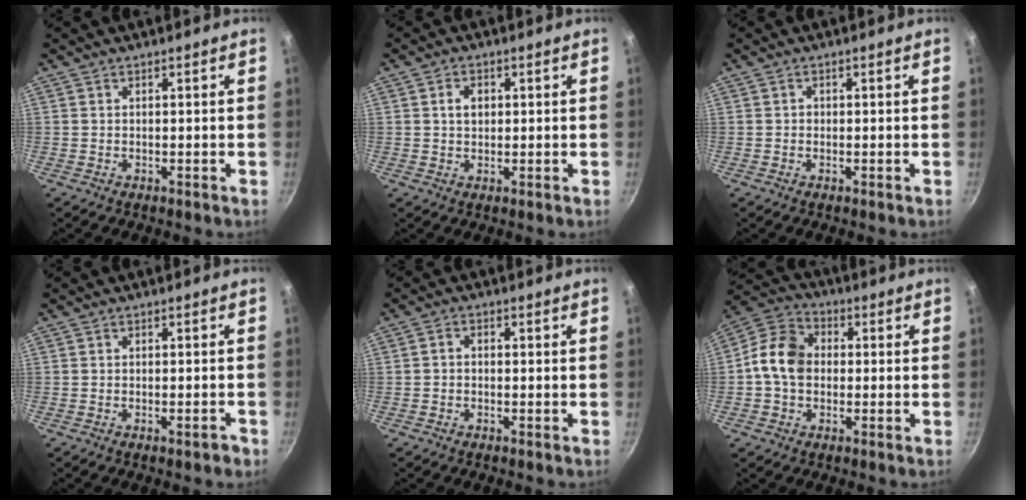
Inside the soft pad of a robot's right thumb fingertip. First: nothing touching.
{"total": 3.0, "force": [0.6, 2.3, 1.9], "torque": [-0.019, 0.002, 0.010]}
{"total": 0.6, "force": [-0.1, 0.6, 0.1], "torque": [0.001, 0.002, -0.002]}
{"total": 2.0, "force": [-1.2, 0.5, 1.5], "torque": [-0.019, 0.013, -0.016]}
{"total": 1.8, "force": [-0.6, 1.4, 1.0], "torque": [-0.020, 0.011, -0.015]}
{"total": 10.4, "force": [-0.3, 8.1, 6.5], "torque": [-0.091, 0.025, -0.027]}